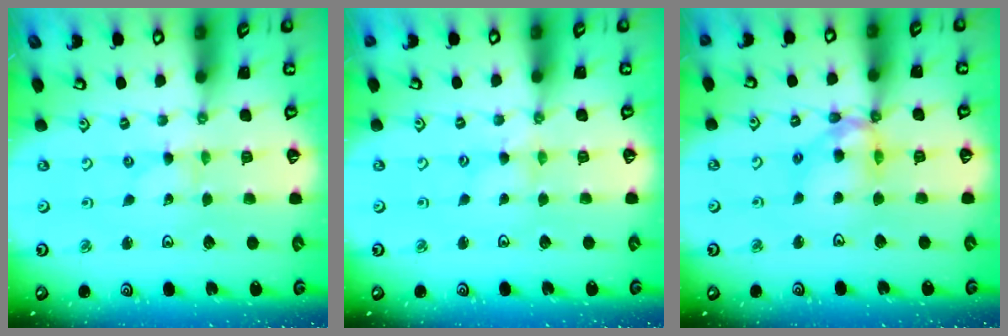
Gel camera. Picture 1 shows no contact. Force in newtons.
{"total": 1.7, "press": 1.7, "slide": 0.2}
{"total": 12.0, "press": 12.0, "slide": 1.0}